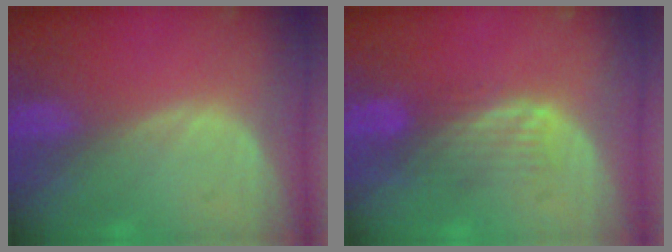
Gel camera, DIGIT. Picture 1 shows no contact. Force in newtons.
{"total": 4.3, "press": 3.7, "slide": 2.2}